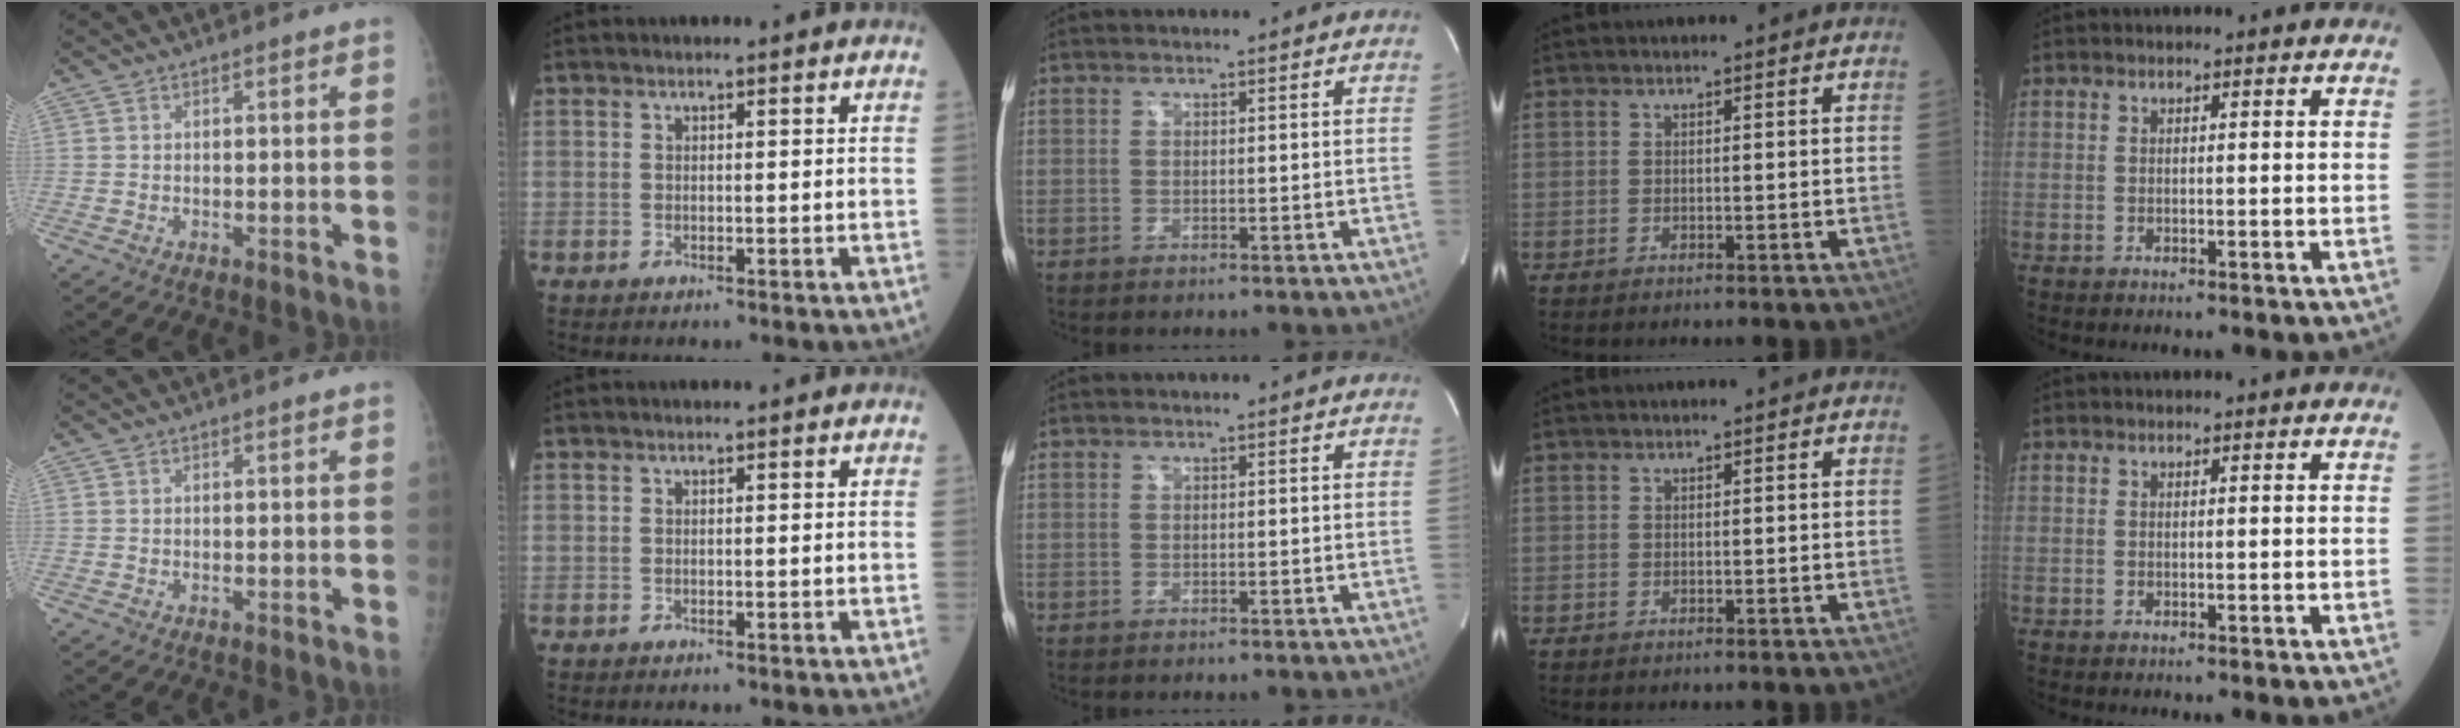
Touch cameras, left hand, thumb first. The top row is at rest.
{}